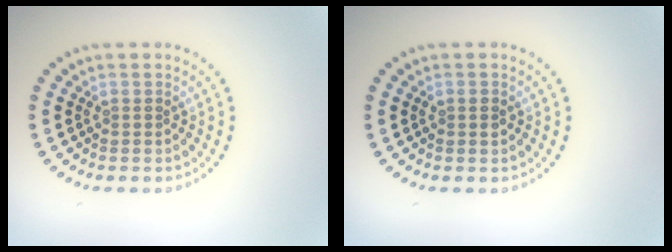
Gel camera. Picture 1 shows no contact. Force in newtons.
{"total": 1.0, "press": 1.0, "slide": 0.1}